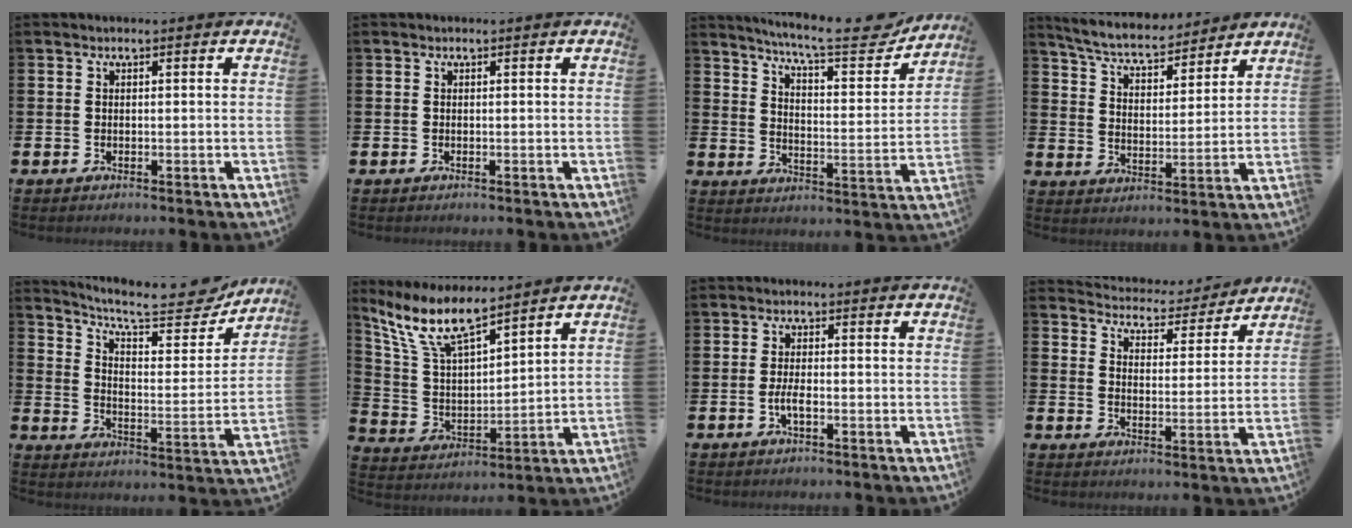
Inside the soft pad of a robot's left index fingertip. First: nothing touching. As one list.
[{"total": 0.0}, {"total": 9.3, "force": [8.4, 1.0, 3.8], "torque": [-0.079, -0.060, 0.138]}, {"total": 6.4, "force": [6.0, 1.4, 1.8], "torque": [-0.059, -0.037, 0.102]}, {"total": 9.7, "force": [8.8, 2.1, 3.5], "torque": [-0.081, -0.067, 0.149]}, {"total": 10.0, "force": [8.2, 2.5, 5.2], "torque": [-0.130, -0.035, 0.147]}, {"total": 2.2, "force": [-0.8, 0.7, 2.0], "torque": [-0.044, 0.002, -0.017]}, {"total": 4.8, "force": [4.6, 1.1, 0.1], "torque": [-0.019, -0.043, 0.076]}]